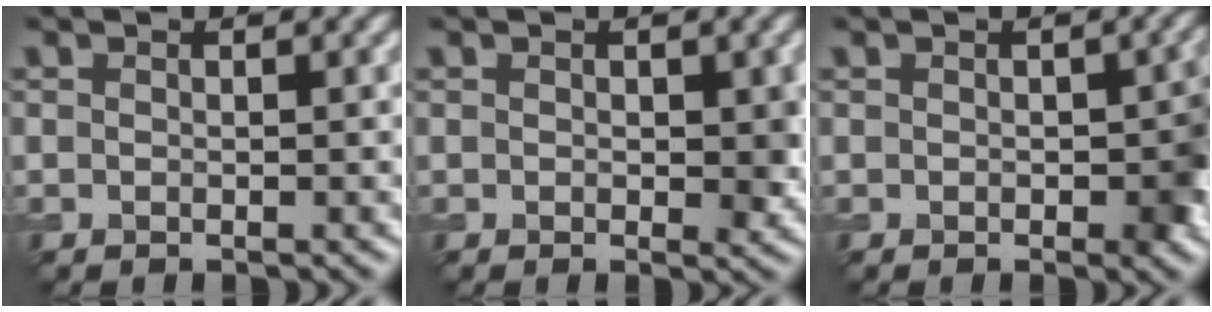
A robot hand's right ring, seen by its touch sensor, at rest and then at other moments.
{"total": 2.1, "force": [0.2, 1.1, 1.7], "torque": [-0.019, -0.003, 0.005]}
{"total": 2.9, "force": [-0.3, 1.5, 2.5], "torque": [-0.029, -0.003, -0.002]}